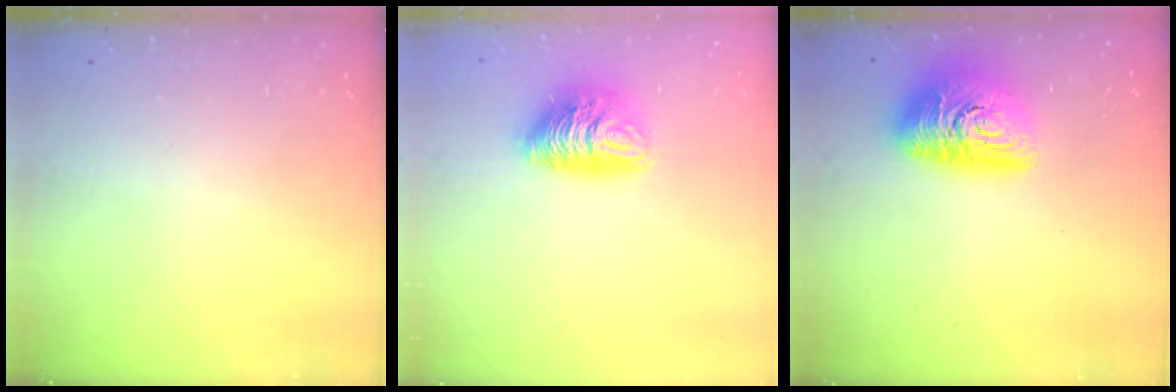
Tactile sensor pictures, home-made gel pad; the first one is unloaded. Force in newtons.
{"total": 10.2, "press": 10.2, "slide": 0.9}
{"total": 14.6, "press": 14.6, "slide": 0.9}